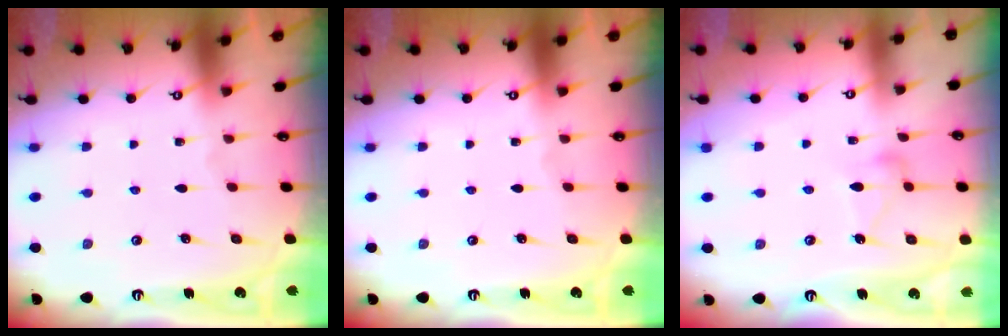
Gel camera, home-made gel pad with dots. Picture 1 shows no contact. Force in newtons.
{"total": 0.0}
{"total": 9.1, "press": 9.1, "slide": 0.1}